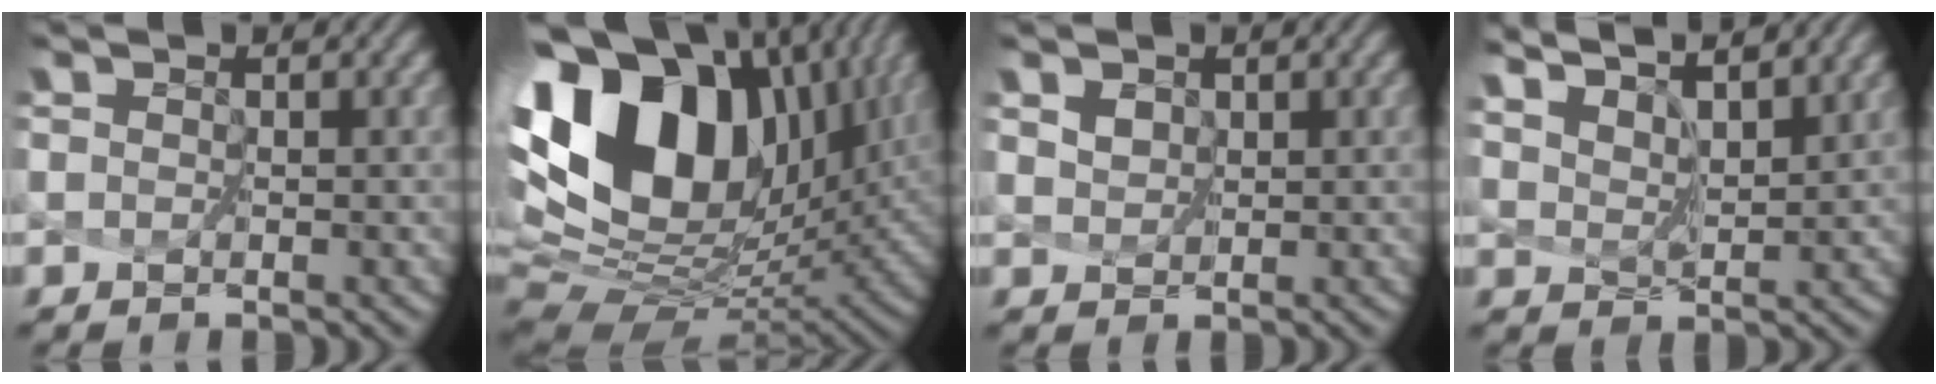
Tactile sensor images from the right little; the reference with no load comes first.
{"total": 16.0, "force": [5.5, 9.9, 11.3], "torque": [-0.218, 0.030, 0.103]}
{"total": 3.8, "force": [2.6, 2.2, 1.6], "torque": [-0.047, 0.004, 0.044]}
{"total": 7.2, "force": [6.6, 0.9, 2.6], "torque": [-0.061, 0.000, 0.107]}